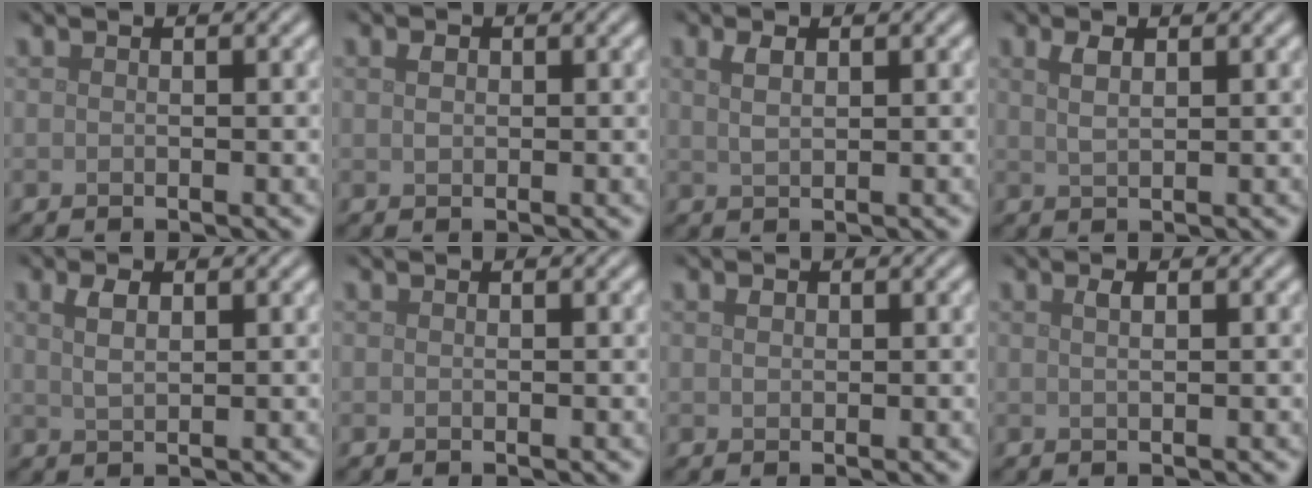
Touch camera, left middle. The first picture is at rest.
{"total": 1.0, "force": [0.3, 0.7, 0.6], "torque": [-0.012, 0.000, 0.005]}
{"total": 1.5, "force": [0.8, 0.6, 1.2], "torque": [-0.025, 0.000, 0.018]}
{"total": 1.6, "force": [0.9, 0.6, 1.3], "torque": [-0.027, 0.001, 0.020]}
{"total": 1.9, "force": [0.9, 0.8, 1.5], "torque": [-0.033, 0.001, 0.020]}
{"total": 0.0}
{"total": 0.7, "force": [0.3, 0.5, 0.4], "torque": [-0.008, -0.002, 0.006]}
{"total": 1.0, "force": [0.4, 0.3, 0.8], "torque": [-0.016, 0.002, 0.007]}